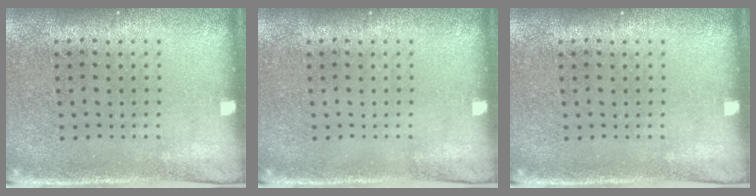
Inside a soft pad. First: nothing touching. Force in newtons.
{"total": 0.0}
{"total": 0.0}